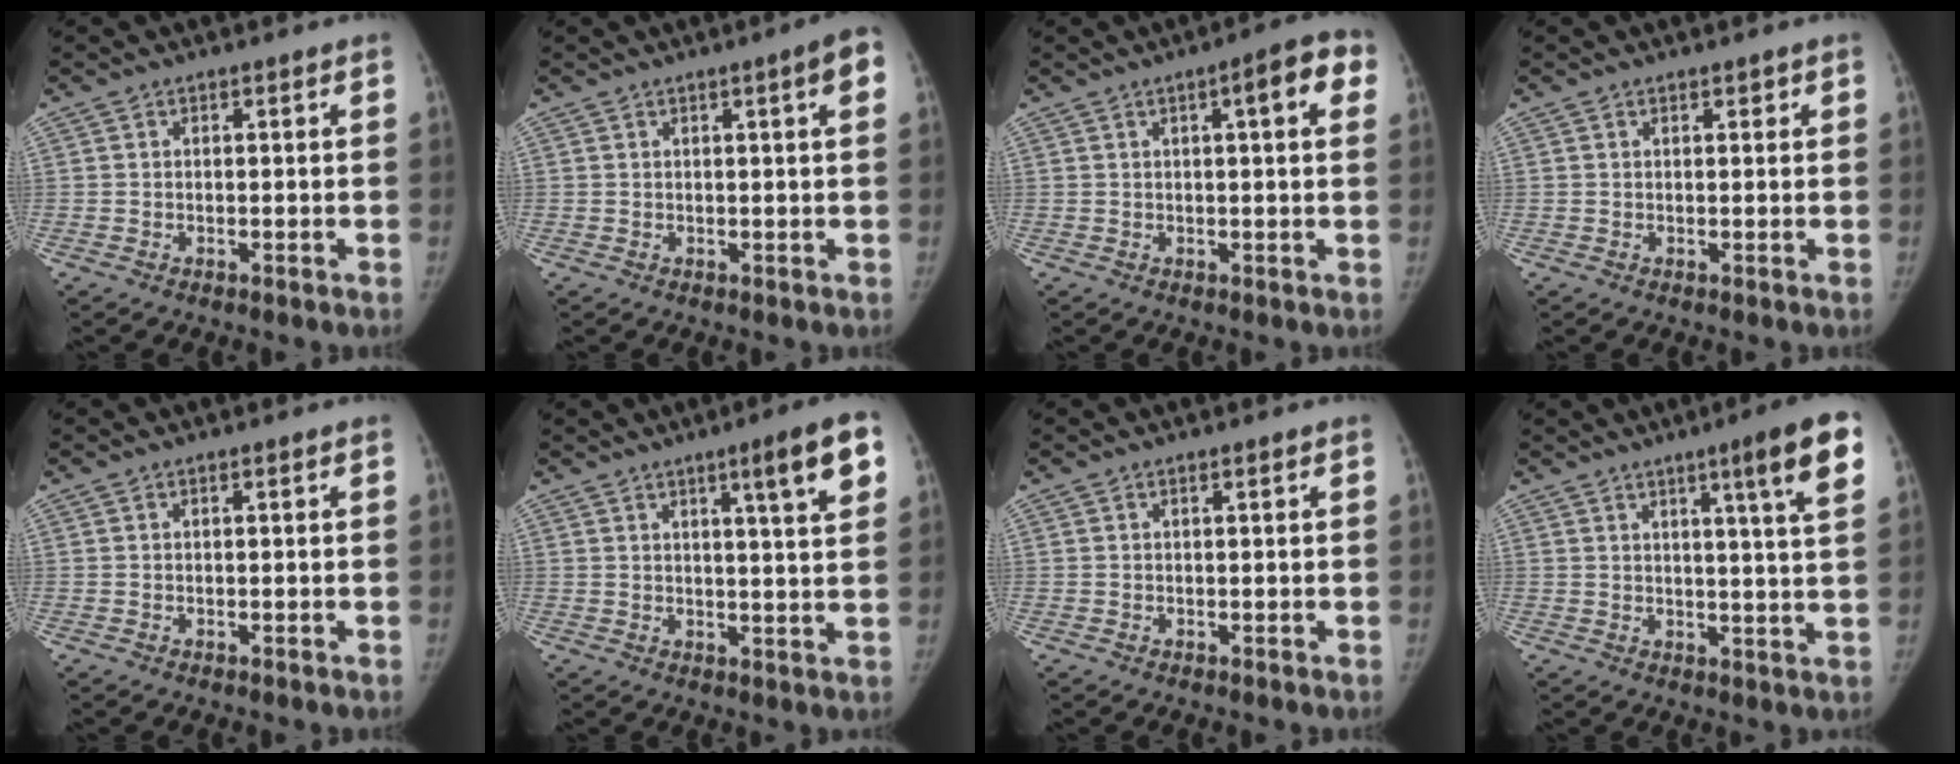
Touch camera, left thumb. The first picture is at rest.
{"total": 4.2, "force": [1.4, 0.3, 3.9], "torque": [-0.045, 0.002, 0.016]}
{"total": 7.1, "force": [2.4, 1.7, 6.4], "torque": [-0.064, 0.009, 0.020]}
{"total": 0.8, "force": [0.6, 0.5, 0.3], "torque": [0.005, -0.001, 0.007]}
{"total": 0.0}
{"total": 9.0, "force": [4.4, 0.8, 7.9], "torque": [-0.103, -0.016, 0.059]}
{"total": 0.0}
{"total": 10.5, "force": [5.4, 0.2, 9.0], "torque": [-0.119, -0.024, 0.069]}